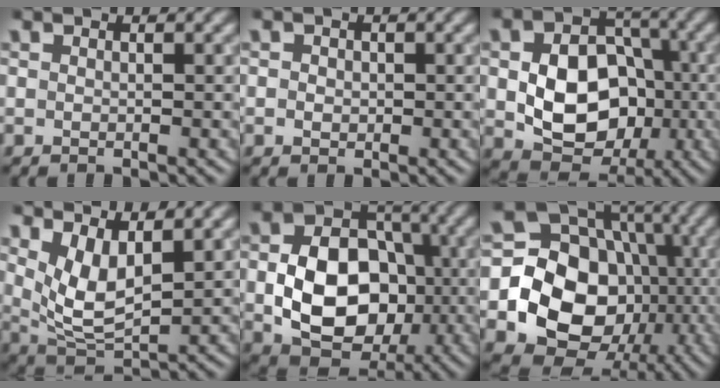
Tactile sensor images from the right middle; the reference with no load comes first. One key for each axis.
{"total": 1.2, "fx": 0.1, "fy": 1.1, "fz": 0.5, "tx": -0.005, "ty": 0.001, "tz": -0.004}
{"total": 9.4, "fx": -1.2, "fy": 7.0, "fz": 6.2, "tx": -0.104, "ty": -0.002, "tz": -0.019}
{"total": 4.8, "fx": 1.9, "fy": 2.1, "fz": 3.9, "tx": -0.085, "ty": -0.013, "tz": 0.043}
{"total": 10.4, "fx": -1.4, "fy": 7.7, "fz": 7.0, "tx": -0.122, "ty": 0.000, "tz": -0.023}
{"total": 17.0, "fx": -3.1, "fy": 14.5, "fz": 8.4, "tx": -0.136, "ty": -0.022, "tz": -0.070}